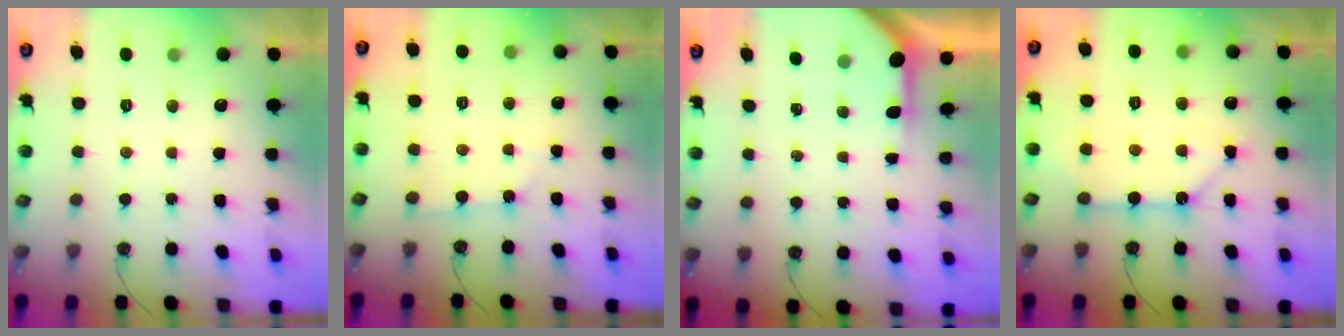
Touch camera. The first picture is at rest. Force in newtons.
{"total": 2.2, "press": 2.2, "slide": 0.3}
{"total": 4.0, "press": 4.0, "slide": 0.3}
{"total": 12.1, "press": 12.0, "slide": 1.4}